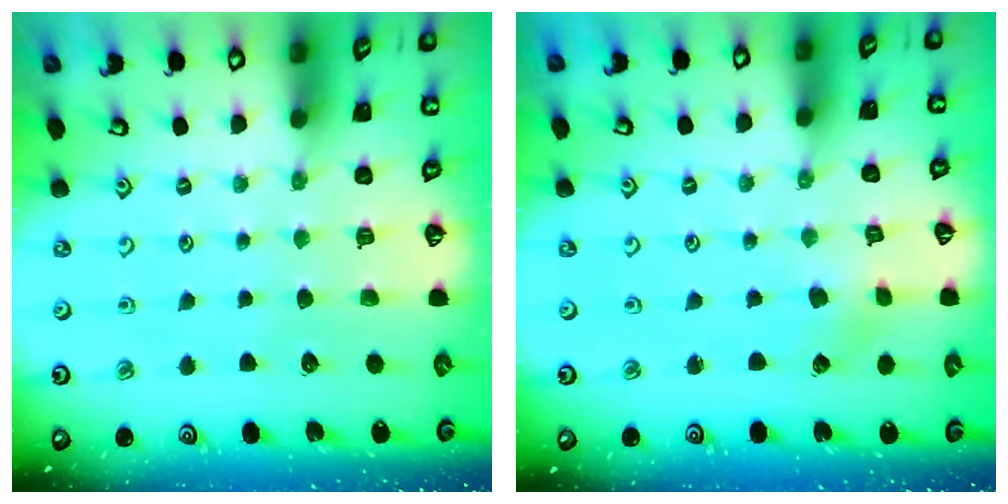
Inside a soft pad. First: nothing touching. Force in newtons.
{"total": 1.4, "press": 1.4, "slide": 0.2}